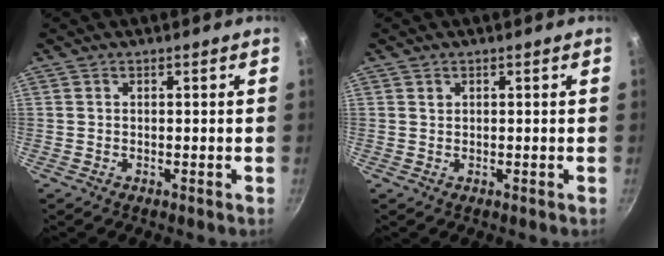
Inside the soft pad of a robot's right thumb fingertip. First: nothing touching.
{"total": 0.6, "force": [0.3, 0.4, 0.1], "torque": [-0.002, 0.001, 0.006]}